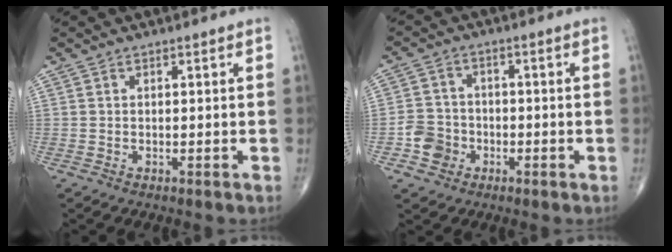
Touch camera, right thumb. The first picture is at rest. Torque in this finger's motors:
{"motor_torque": [0.57, 0.24, -0.03, -0.29, 0.00]}